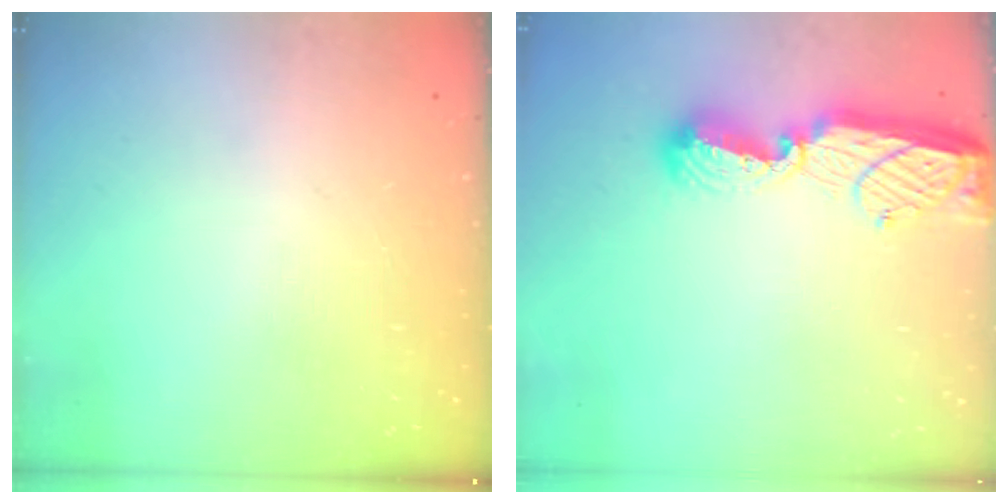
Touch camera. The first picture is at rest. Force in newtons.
{"total": 10.7, "press": 10.7, "slide": 1.0}